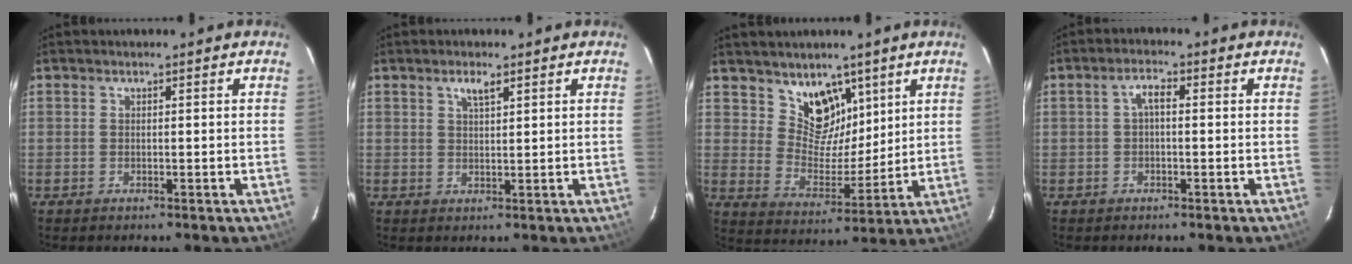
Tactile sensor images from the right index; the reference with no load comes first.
{"total": 2.4, "force": [1.5, 0.8, 1.7], "torque": [-0.030, 0.004, 0.028]}
{"total": 9.4, "force": [6.3, 6.2, 3.1], "torque": [-0.042, -0.010, 0.121]}
{"total": 2.3, "force": [-0.1, 1.0, 2.1], "torque": [-0.044, 0.011, -0.001]}